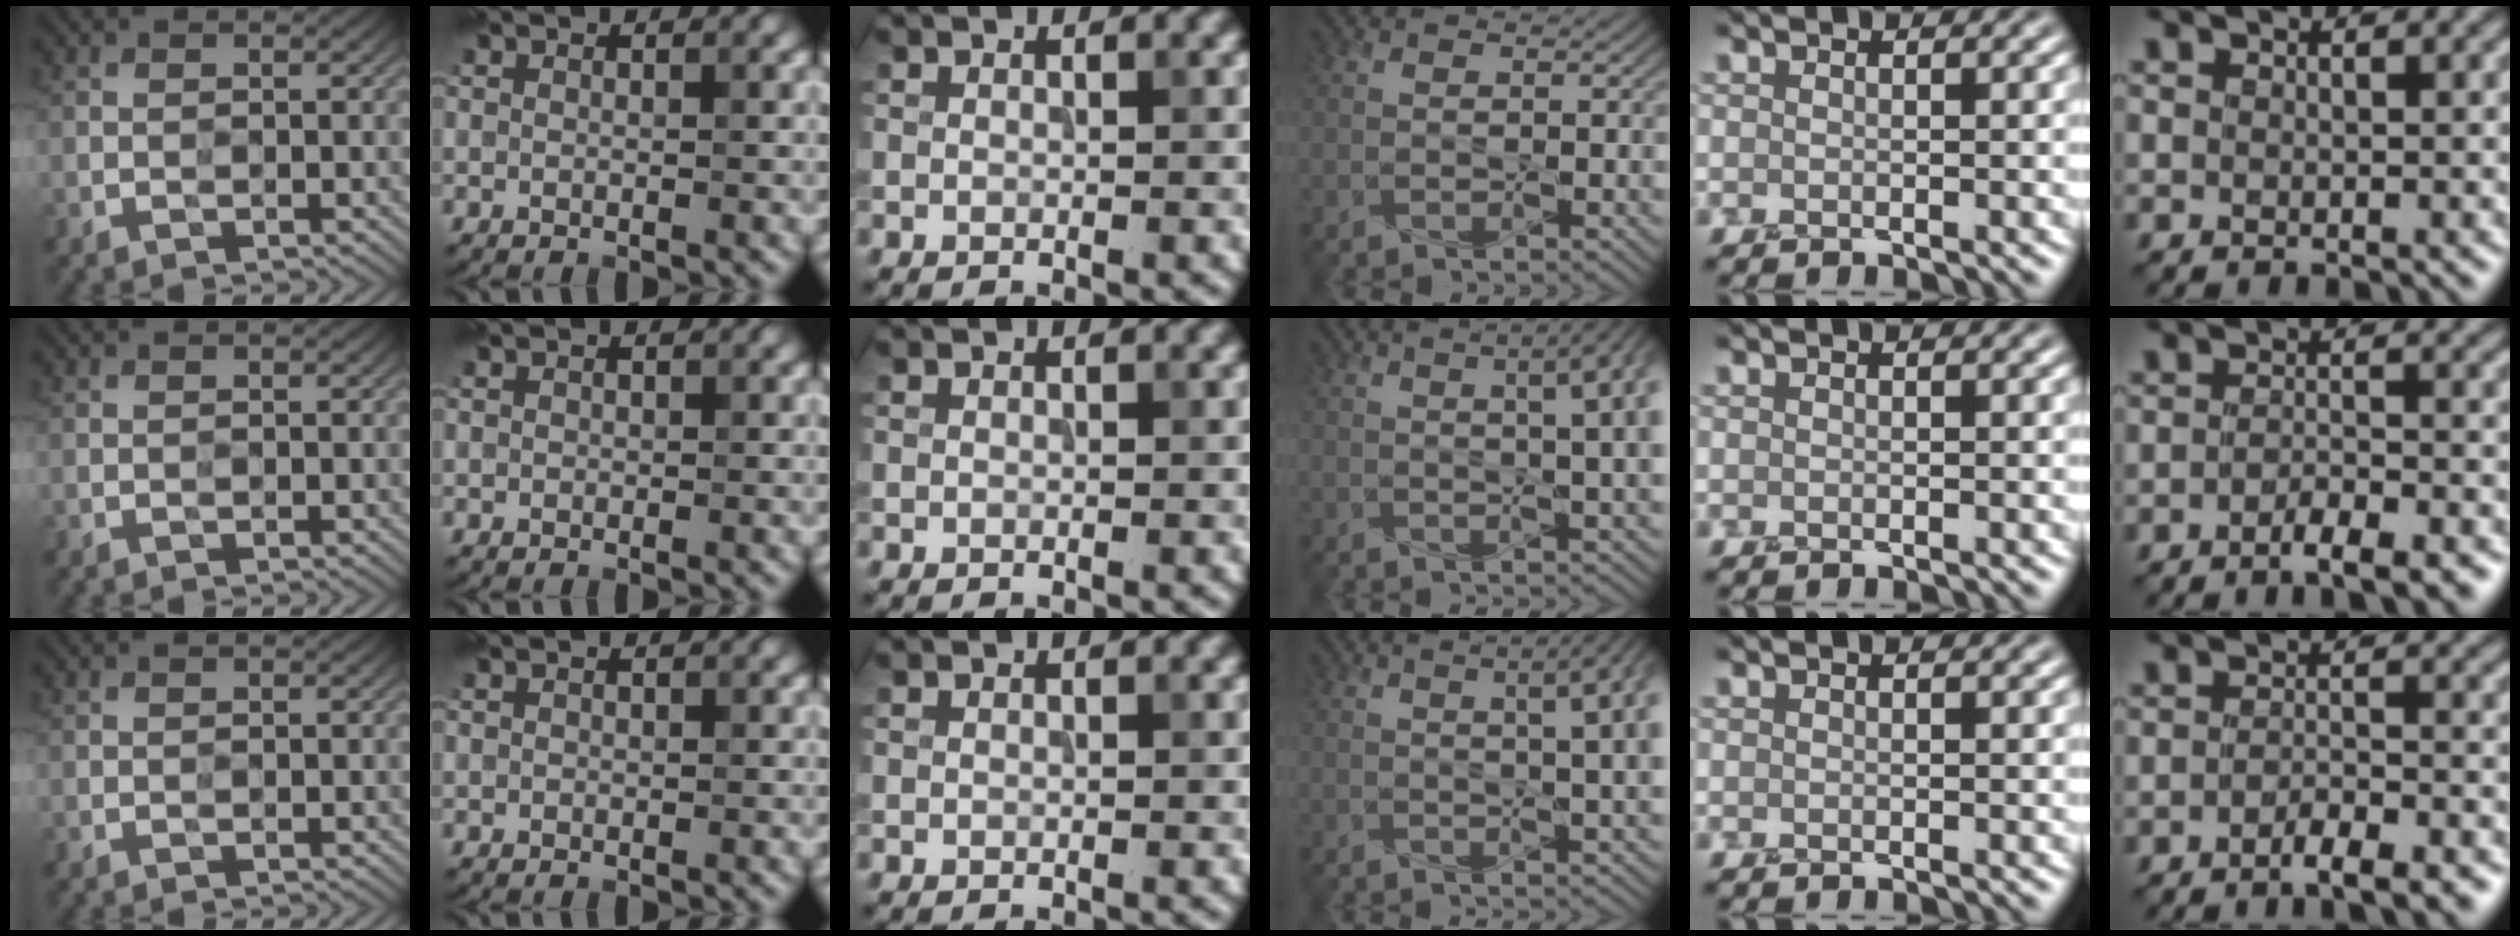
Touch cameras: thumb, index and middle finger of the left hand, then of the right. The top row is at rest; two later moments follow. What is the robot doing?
{"motion": "screw", "object": "organic brewed tea cap"}